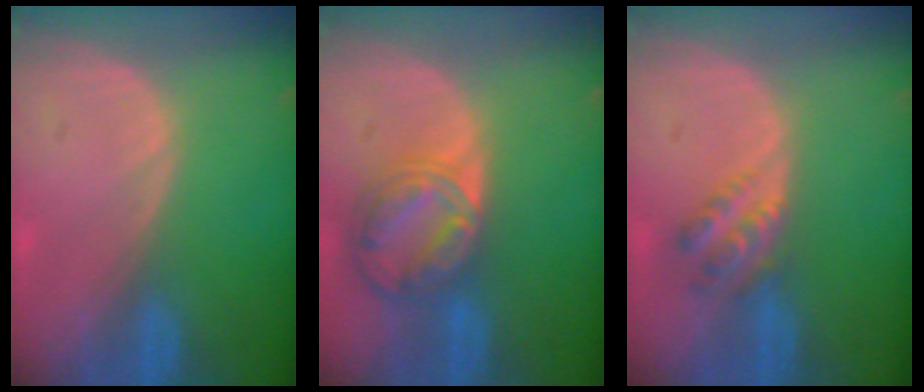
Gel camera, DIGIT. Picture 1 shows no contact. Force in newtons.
{"total": 8.6, "press": 7.3, "slide": 4.5}
{"total": 4.5, "press": 3.8, "slide": 2.5}